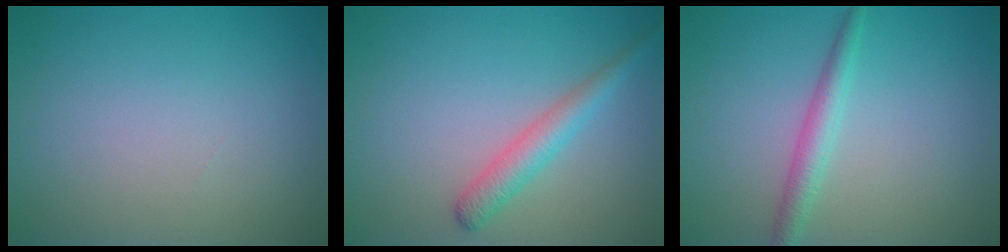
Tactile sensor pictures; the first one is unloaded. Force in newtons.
{"total": 2.7, "press": 2.7, "slide": 0.1}
{"total": 2.3, "press": 2.3, "slide": 0.0}